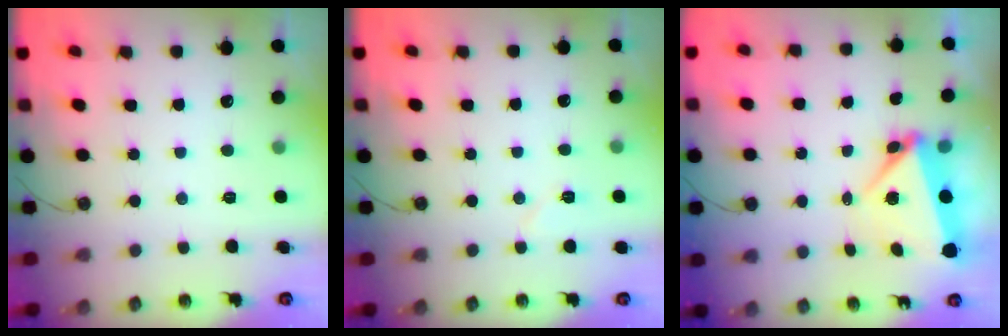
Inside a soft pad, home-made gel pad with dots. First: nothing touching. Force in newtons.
{"total": 5.3, "press": 5.2, "slide": 0.9}
{"total": 5.6, "press": 5.6, "slide": 0.4}